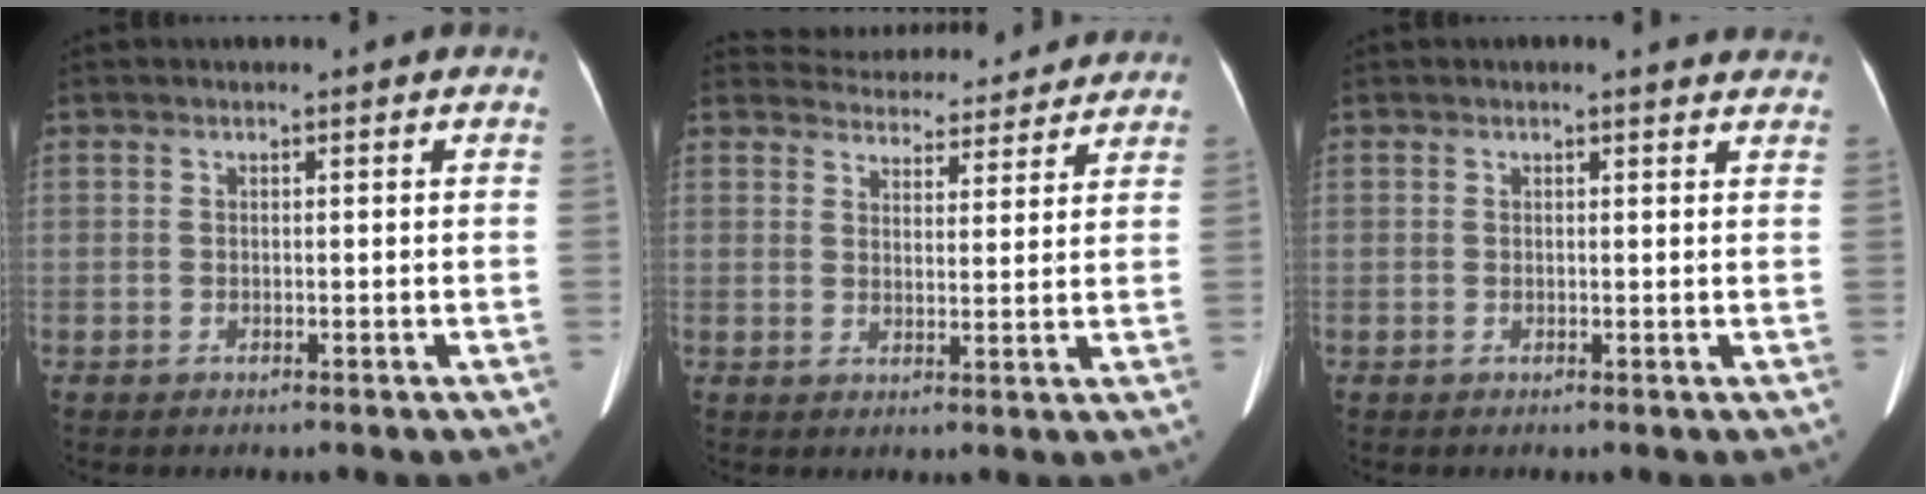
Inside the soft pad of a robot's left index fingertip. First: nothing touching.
{"total": 13.2, "force": [12.7, 3.3, 1.7], "torque": [-0.013, 0.015, 0.154]}
{"total": 3.3, "force": [3.2, 0.6, 0.9], "torque": [-0.016, -0.004, 0.016]}